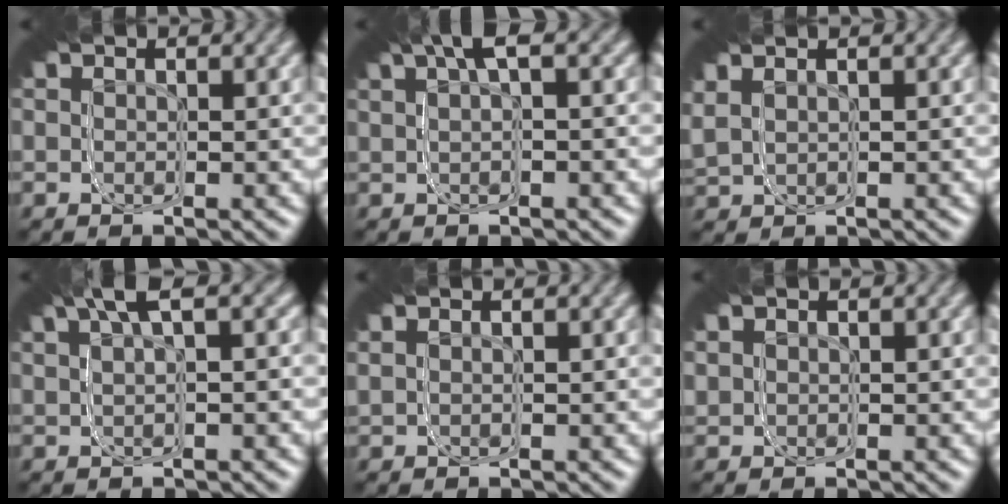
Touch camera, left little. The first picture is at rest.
{"total": 2.3, "force": [0.2, 0.2, 2.3], "torque": [-0.061, 0.010, 0.003]}
{"total": 3.3, "force": [0.8, 2.6, 1.8], "torque": [-0.059, 0.003, 0.010]}
{"total": 3.6, "force": [1.3, 1.2, 3.1], "torque": [-0.074, 0.022, 0.013]}
{"total": 0.8, "force": [0.0, 0.6, 0.6], "torque": [-0.020, -0.002, 0.003]}
{"total": 1.7, "force": [0.2, 1.5, 0.8], "torque": [-0.027, -0.007, 0.005]}